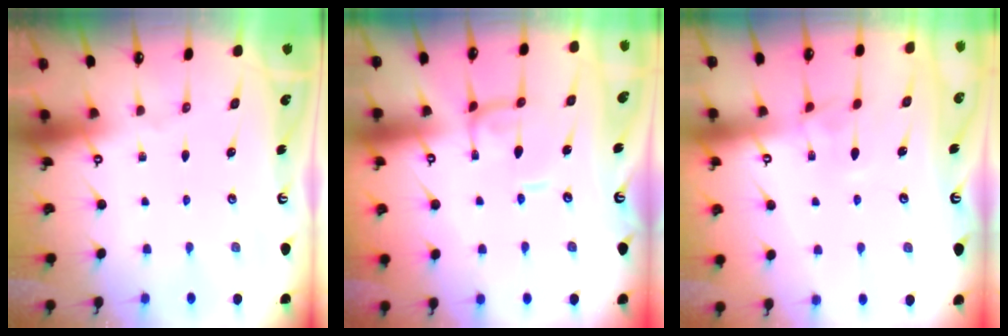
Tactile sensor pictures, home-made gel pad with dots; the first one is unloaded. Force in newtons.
{"total": 0.5, "press": 0.3, "slide": 0.4}
{"total": 1.5, "press": 1.4, "slide": 0.5}